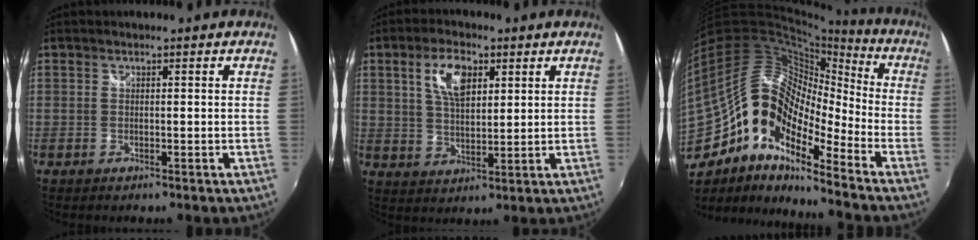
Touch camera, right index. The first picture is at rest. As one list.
[{"total": 8.1, "force": [3.3, 3.9, 6.2], "torque": [-0.118, 0.012, 0.062]}, {"total": 19.5, "force": [-8.9, 9.3, 14.5], "torque": [-0.247, -0.012, -0.181]}]